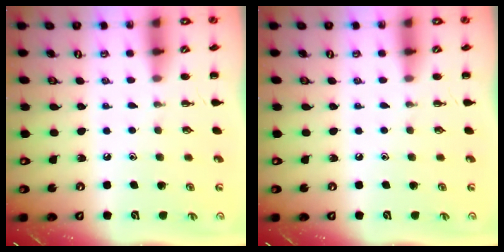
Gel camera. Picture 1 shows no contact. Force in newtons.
{"total": 0.0}